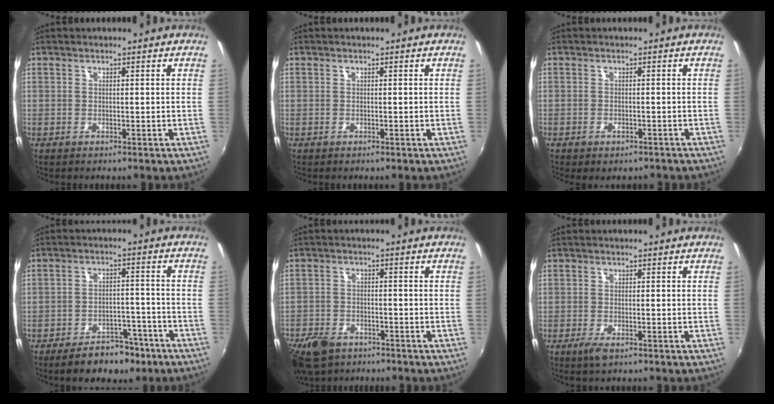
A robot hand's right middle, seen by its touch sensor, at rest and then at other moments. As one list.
[{"total": 0.0}, {"total": 2.4, "force": [-1.7, 1.2, 1.2], "torque": [-0.023, -0.010, -0.022]}, {"total": 10.1, "force": [-7.4, 5.0, 4.8], "torque": [-0.102, 0.014, -0.095]}, {"total": 9.8, "force": [-6.8, 5.6, 4.3], "torque": [-0.125, -0.013, -0.122]}, {"total": 2.5, "force": [-1.5, 0.8, 1.8], "torque": [-0.039, -0.009, -0.027]}]